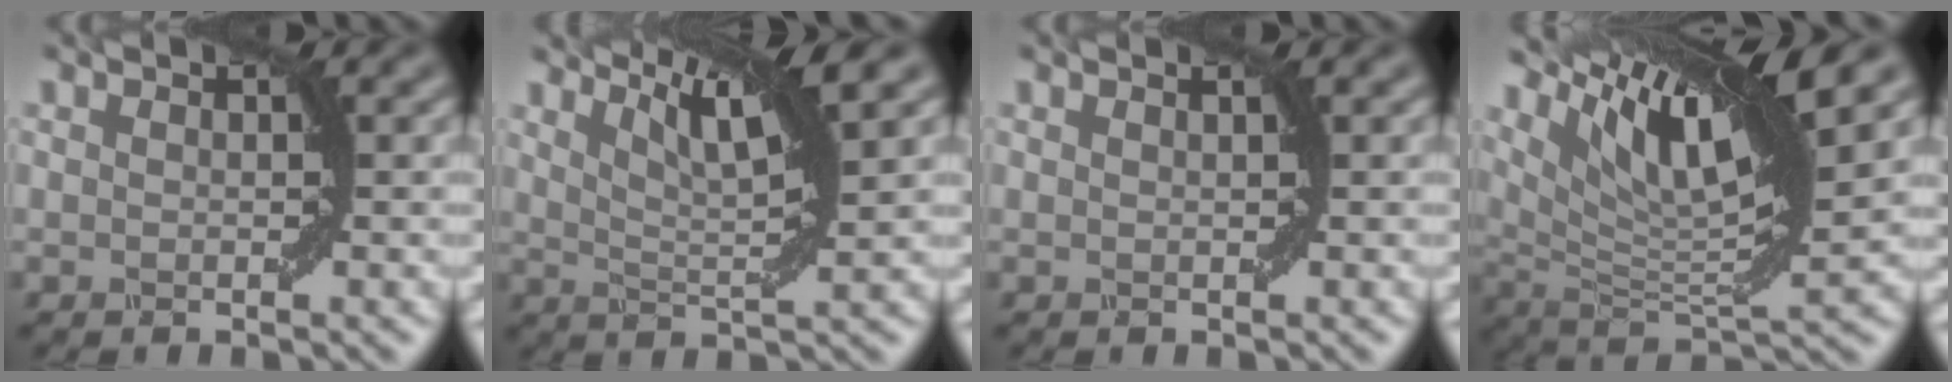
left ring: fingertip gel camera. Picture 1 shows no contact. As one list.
[{"total": 5.9, "force": [3.7, 1.1, 4.4], "torque": [-0.068, 0.010, 0.068]}, {"total": 1.0, "force": [0.5, 0.4, 0.7], "torque": [0.002, -0.004, -0.006]}, {"total": 11.0, "force": [5.8, 2.4, 9.0], "torque": [-0.156, 0.004, 0.115]}]